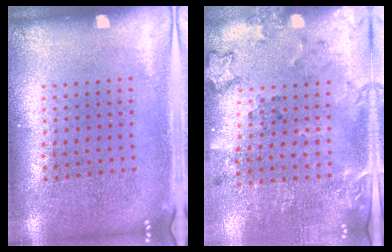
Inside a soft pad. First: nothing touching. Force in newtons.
{"total": 2.0, "press": 1.5, "slide": 1.4}